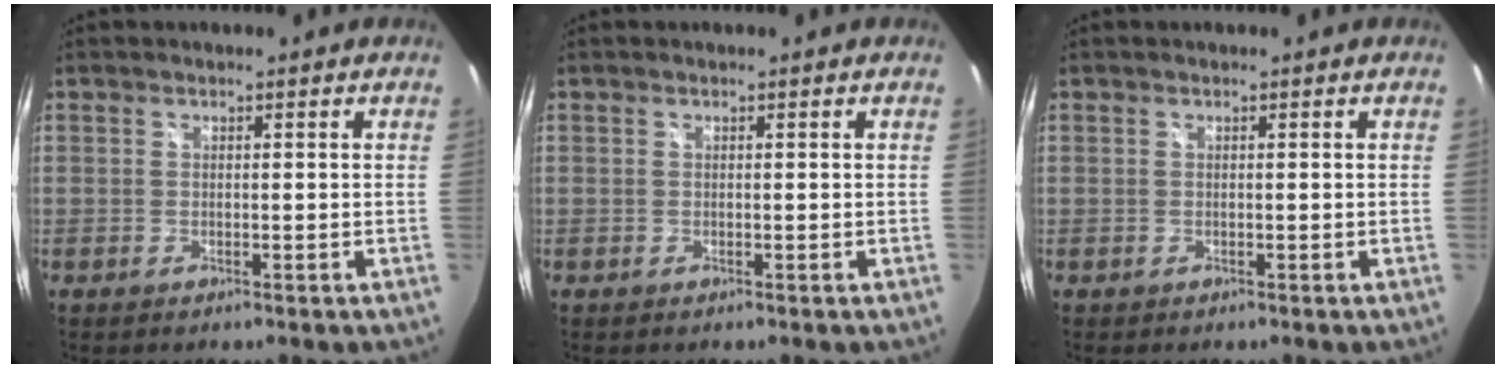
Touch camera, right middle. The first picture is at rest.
{"total": 0.0}
{"total": 0.0}